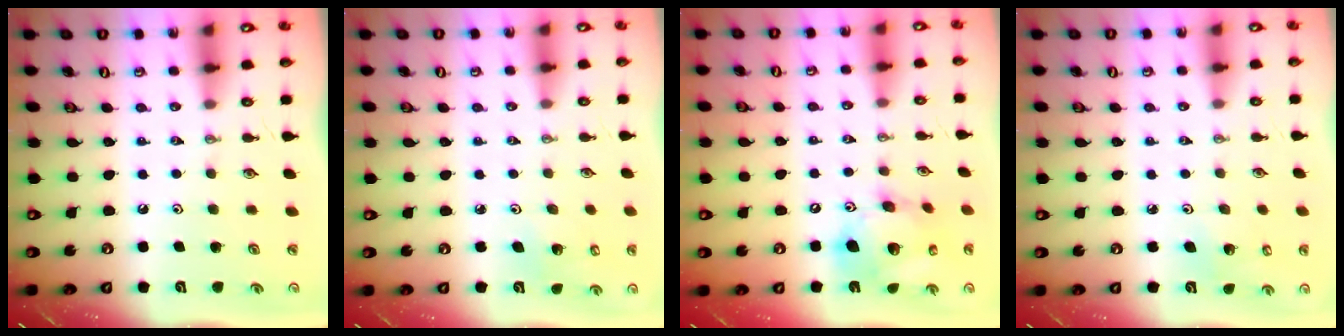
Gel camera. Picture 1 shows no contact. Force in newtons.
{"total": 3.3, "press": 3.1, "slide": 1.1}
{"total": 16.5, "press": 16.3, "slide": 2.5}
{"total": 3.5, "press": 3.1, "slide": 1.8}